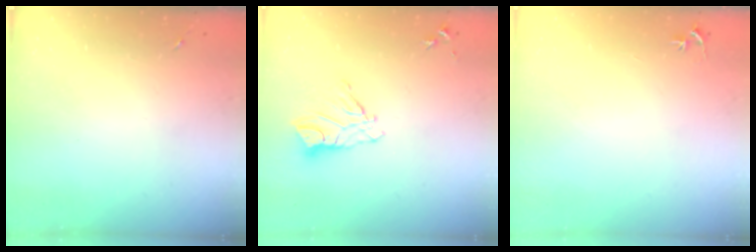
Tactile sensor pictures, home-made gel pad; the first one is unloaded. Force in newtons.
{"total": 9.9, "press": 9.8, "slide": 1.1}
{"total": 2.9, "press": 2.9, "slide": 0.2}